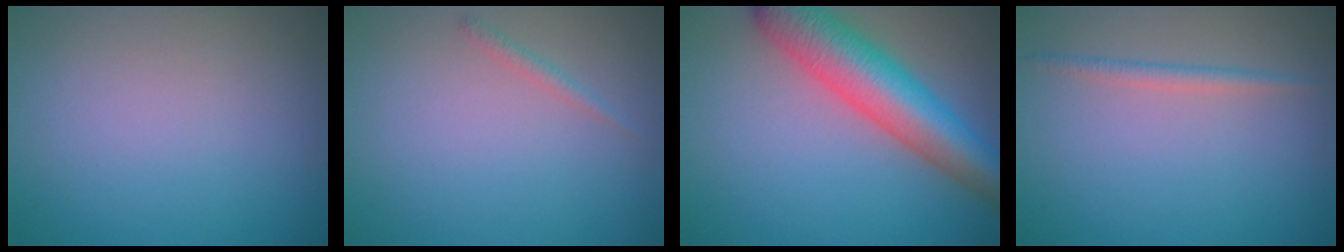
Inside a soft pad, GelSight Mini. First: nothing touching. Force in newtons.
{"total": 0.8, "press": 0.8, "slide": 0.0}
{"total": 8.6, "press": 8.6, "slide": 0.3}
{"total": 1.2, "press": 1.2, "slide": 0.1}